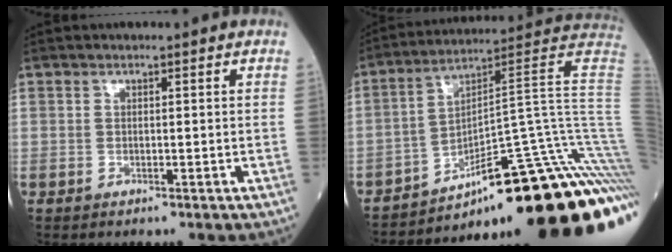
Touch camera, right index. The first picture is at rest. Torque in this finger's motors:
{"motor_torque": [1.03, -1.11, 0.90, 0.17]}